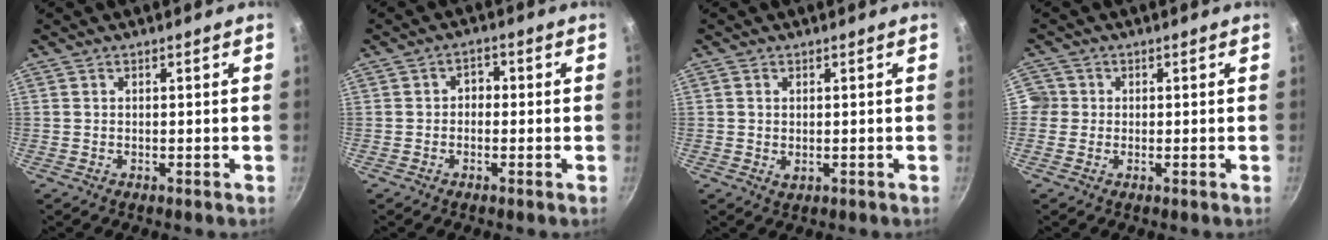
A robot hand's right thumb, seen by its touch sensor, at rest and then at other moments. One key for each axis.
{"total": 2.7, "fx": -0.3, "fy": 2.2, "fz": 1.5, "tx": -0.007, "ty": 0.011, "tz": -0.009}
{"total": 1.4, "fx": 0.2, "fy": 1.0, "fz": 1.0, "tx": -0.017, "ty": -0.001, "tz": 0.003}
{"total": 3.1, "fx": -0.1, "fy": 3.1, "fz": 0.4, "tx": 0.016, "ty": 0.007, "tz": -0.009}